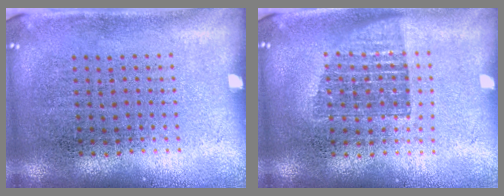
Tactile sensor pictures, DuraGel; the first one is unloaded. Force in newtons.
{"total": 1.4, "press": 1.2, "slide": 0.7}